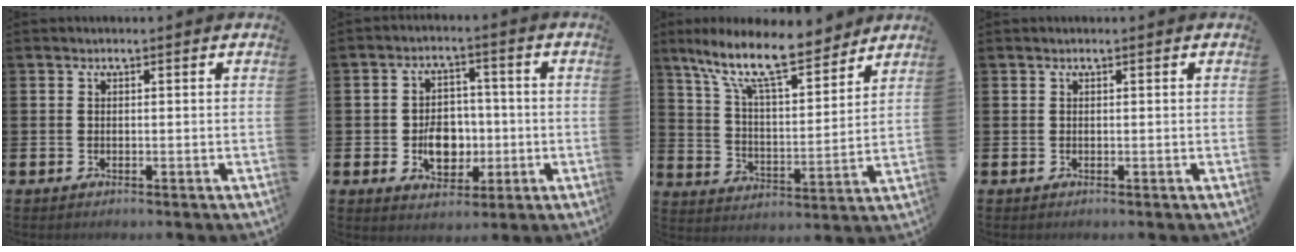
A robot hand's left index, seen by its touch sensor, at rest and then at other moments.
{"total": 6.0, "force": [-1.2, 4.4, 3.8], "torque": [-0.068, 0.010, -0.025]}
{"total": 12.5, "force": [10.2, 3.0, 6.4], "torque": [-0.145, -0.055, 0.176]}
{"total": 0.0}